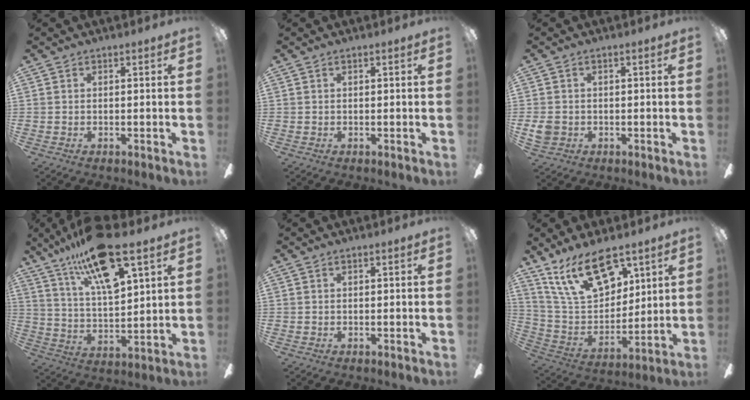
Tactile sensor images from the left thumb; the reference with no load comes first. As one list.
[{"total": 0.0}, {"total": 3.3, "force": [-0.4, 2.8, 1.7], "torque": [-0.035, 0.006, -0.007]}, {"total": 17.9, "force": [12.2, 5.0, 12.1], "torque": [-0.217, -0.056, 0.204]}, {"total": 0.0}, {"total": 18.6, "force": [11.7, 9.6, 10.8], "torque": [-0.204, -0.048, 0.212]}]